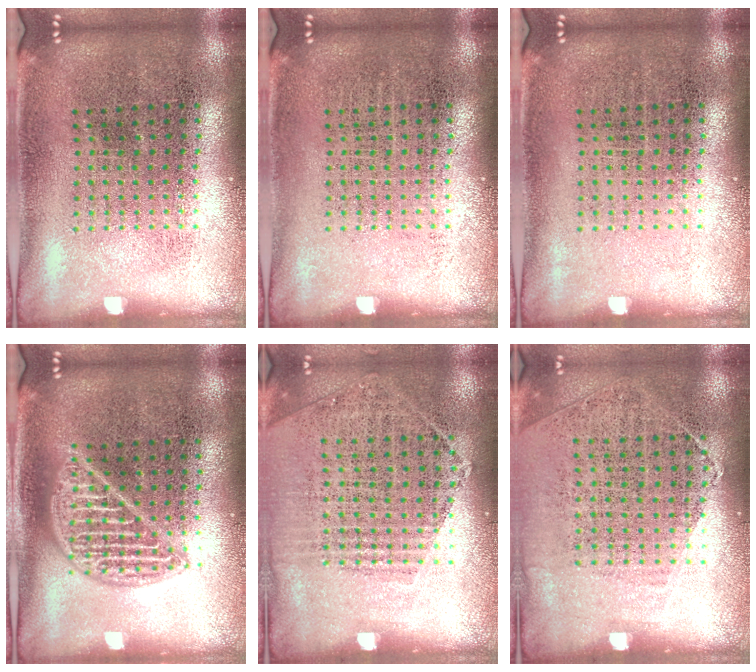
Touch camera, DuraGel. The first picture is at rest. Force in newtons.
{"total": 0.0}
{"total": 0.0}
{"total": 2.1, "press": 2.1, "slide": 0.2}
{"total": 1.0, "press": 0.9, "slide": 0.5}
{"total": 1.2, "press": 0.9, "slide": 0.7}